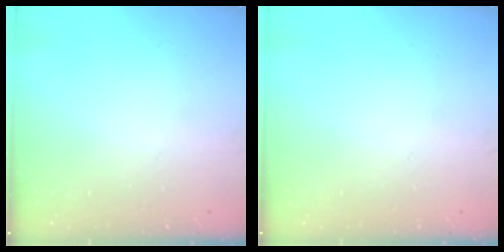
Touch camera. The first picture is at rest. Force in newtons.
{"total": 0.0}